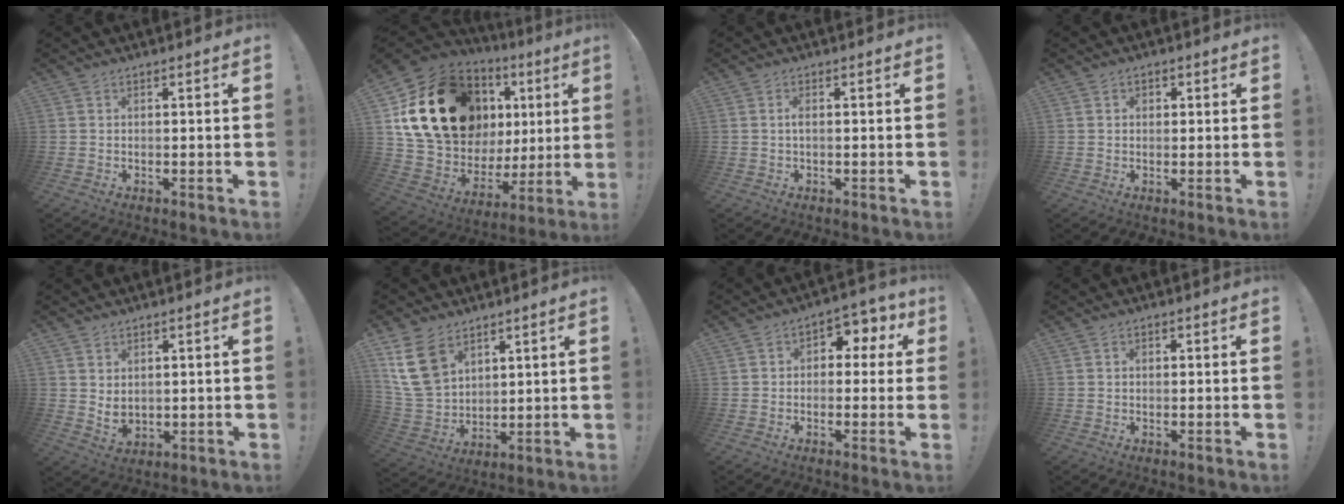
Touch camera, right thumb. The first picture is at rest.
{"total": 24.6, "force": [9.4, 16.9, 15.3], "torque": [-0.248, -0.046, 0.206]}
{"total": 1.1, "force": [-0.2, 0.3, 1.1], "torque": [-0.020, 0.002, -0.004]}
{"total": 1.3, "force": [0.2, 1.1, 0.6], "torque": [0.006, -0.003, 0.000]}
{"total": 4.4, "force": [2.4, 2.9, 2.2], "torque": [-0.025, -0.019, 0.047]}
{"total": 14.4, "force": [8.0, 9.6, 7.1], "torque": [-0.142, -0.042, 0.159]}
{"total": 4.9, "force": [0.3, 4.1, 2.6], "torque": [-0.023, 0.002, 0.003]}
{"total": 0.7, "force": [0.1, 0.5, 0.3], "torque": [0.002, -0.001, 0.001]}